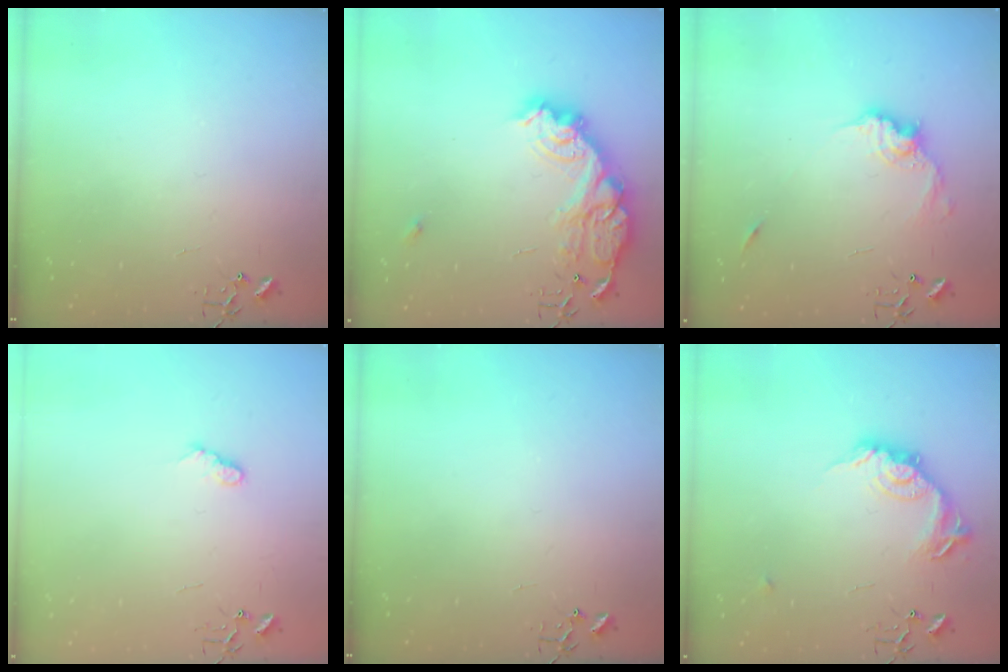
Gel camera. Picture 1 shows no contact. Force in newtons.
{"total": 18.7, "press": 18.7, "slide": 1.3}
{"total": 11.5, "press": 11.5, "slide": 0.8}
{"total": 7.2, "press": 7.1, "slide": 0.7}
{"total": 0.0}
{"total": 15.0, "press": 15.0, "slide": 0.7}